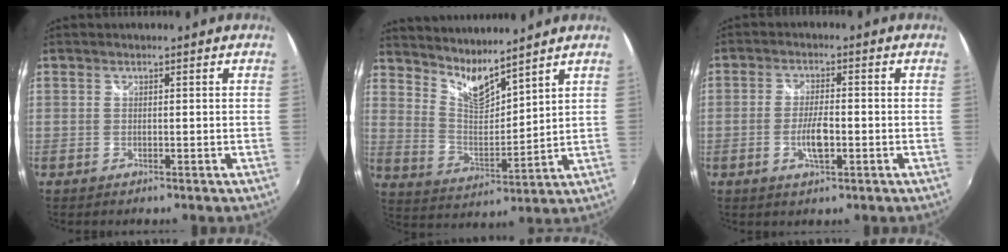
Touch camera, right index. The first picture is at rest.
{"total": 8.5, "force": [7.5, 0.9, 3.7], "torque": [-0.063, -0.018, 0.144]}
{"total": 5.2, "force": [-1.6, 1.6, 4.7], "torque": [-0.095, -0.002, -0.030]}